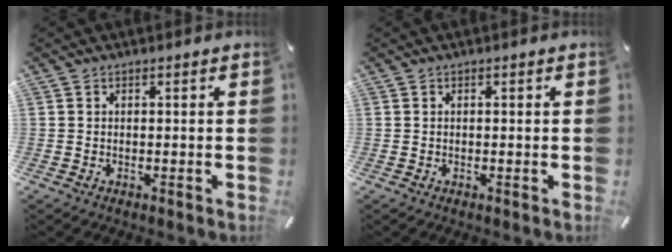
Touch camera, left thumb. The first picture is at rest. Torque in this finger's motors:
{"motor_torque": [0.03, -0.07, 0.00, 0.06, -0.01]}